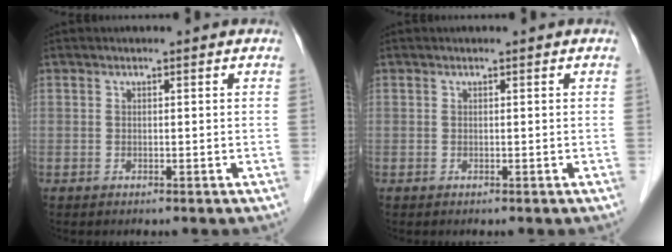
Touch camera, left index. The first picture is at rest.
{"total": 0.0}